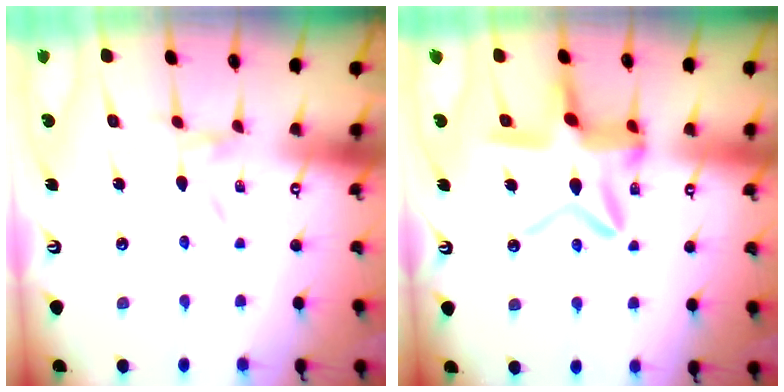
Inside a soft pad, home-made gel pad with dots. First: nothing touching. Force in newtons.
{"total": 15.7, "press": 15.6, "slide": 1.3}